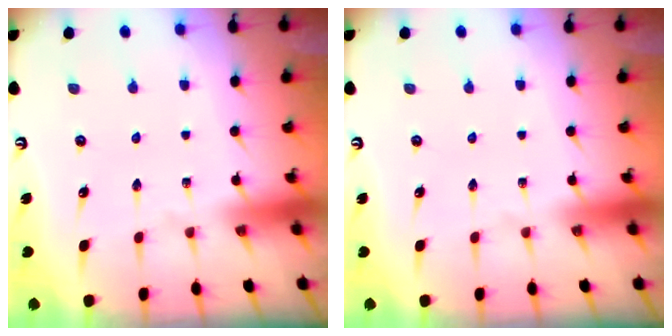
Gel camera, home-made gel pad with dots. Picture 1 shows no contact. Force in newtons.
{"total": 0.0}